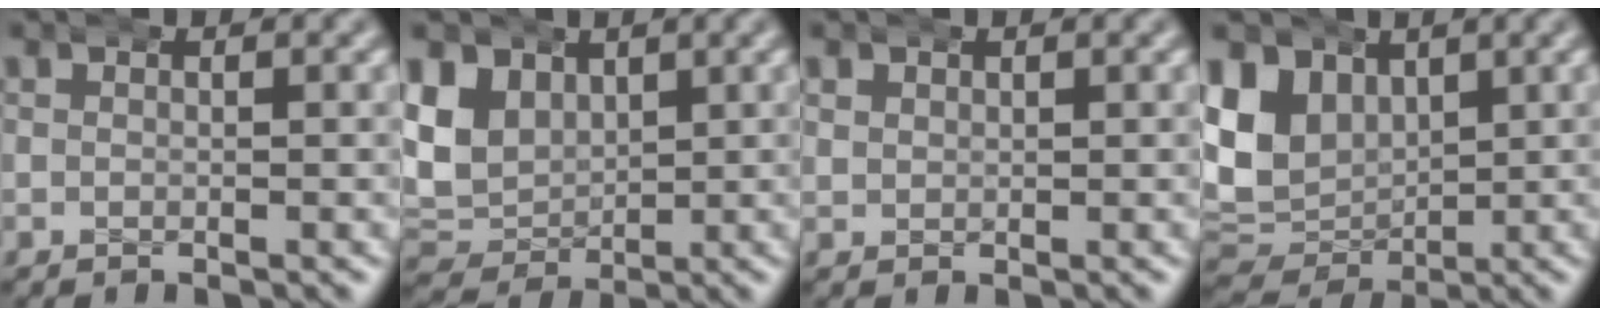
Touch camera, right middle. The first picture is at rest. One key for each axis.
{"total": 9.0, "fx": 1.1, "fy": 7.9, "fz": 4.1, "tx": -0.105, "ty": -0.024, "tz": 0.021}
{"total": 1.2, "fx": 0.7, "fy": 1.0, "fz": 0.2, "tx": -0.008, "ty": -0.001, "tz": 0.017}
{"total": 11.5, "fx": 0.9, "fy": 9.9, "fz": 5.7, "tx": -0.137, "ty": -0.031, "tz": 0.023}